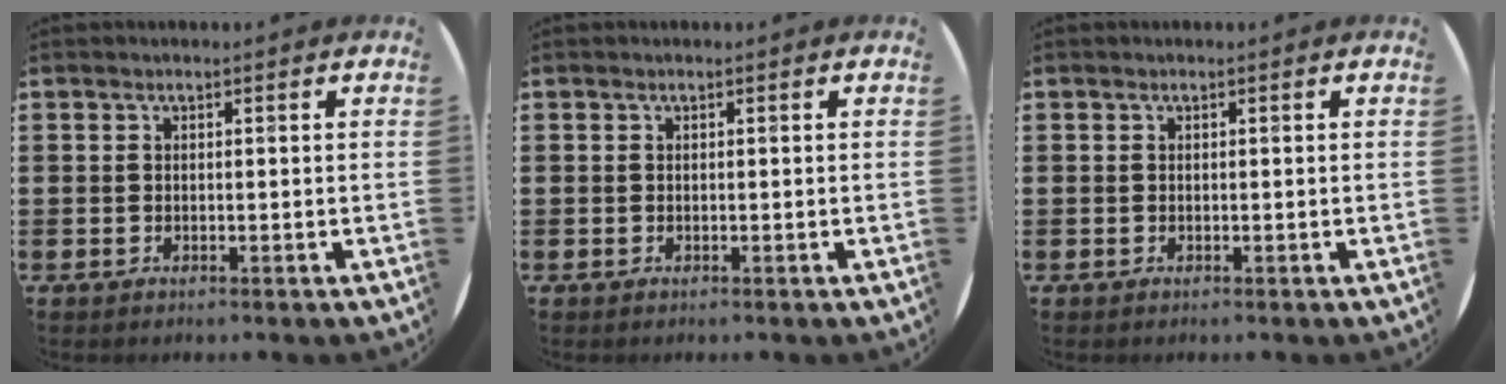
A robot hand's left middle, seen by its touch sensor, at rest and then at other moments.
{"total": 0.0}
{"total": 0.0}